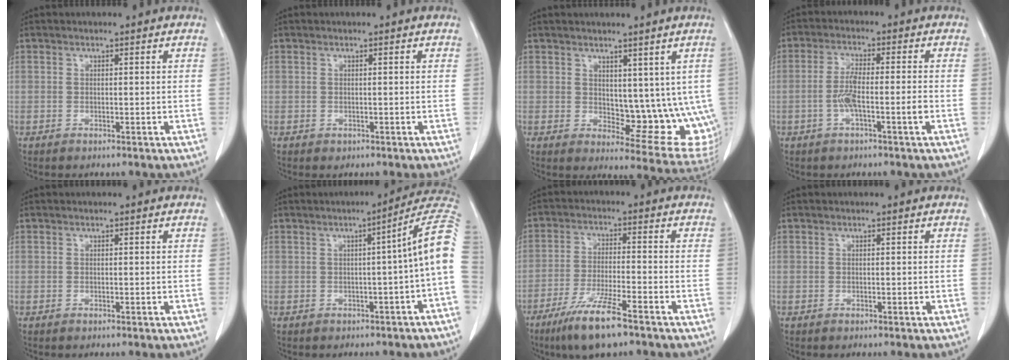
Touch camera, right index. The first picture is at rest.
{"total": 0.0}
{"total": 11.3, "force": [2.1, 6.0, 9.3], "torque": [-0.095, -0.011, 0.047]}
{"total": 5.0, "force": [-1.6, 0.2, 4.7], "torque": [-0.092, 0.009, -0.027]}
{"total": 0.0}
{"total": 8.3, "force": [-0.8, -1.1, 8.2], "torque": [-0.089, 0.020, -0.020]}
{"total": 9.3, "force": [-6.3, 0.6, 6.8], "torque": [-0.135, -0.024, -0.114]}
{"total": 0.0}